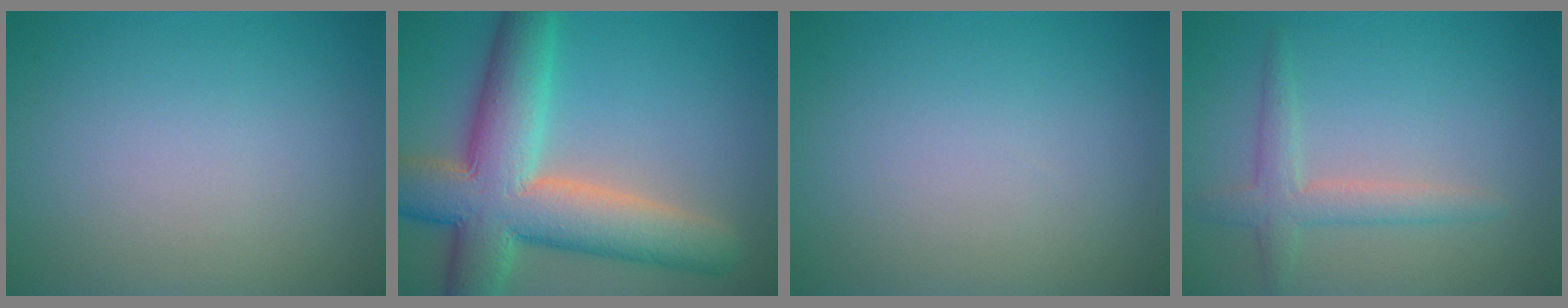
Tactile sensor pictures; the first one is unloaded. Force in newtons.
{"total": 11.4, "press": 11.3, "slide": 0.8}
{"total": 0.0}
{"total": 2.5, "press": 2.5, "slide": 0.1}